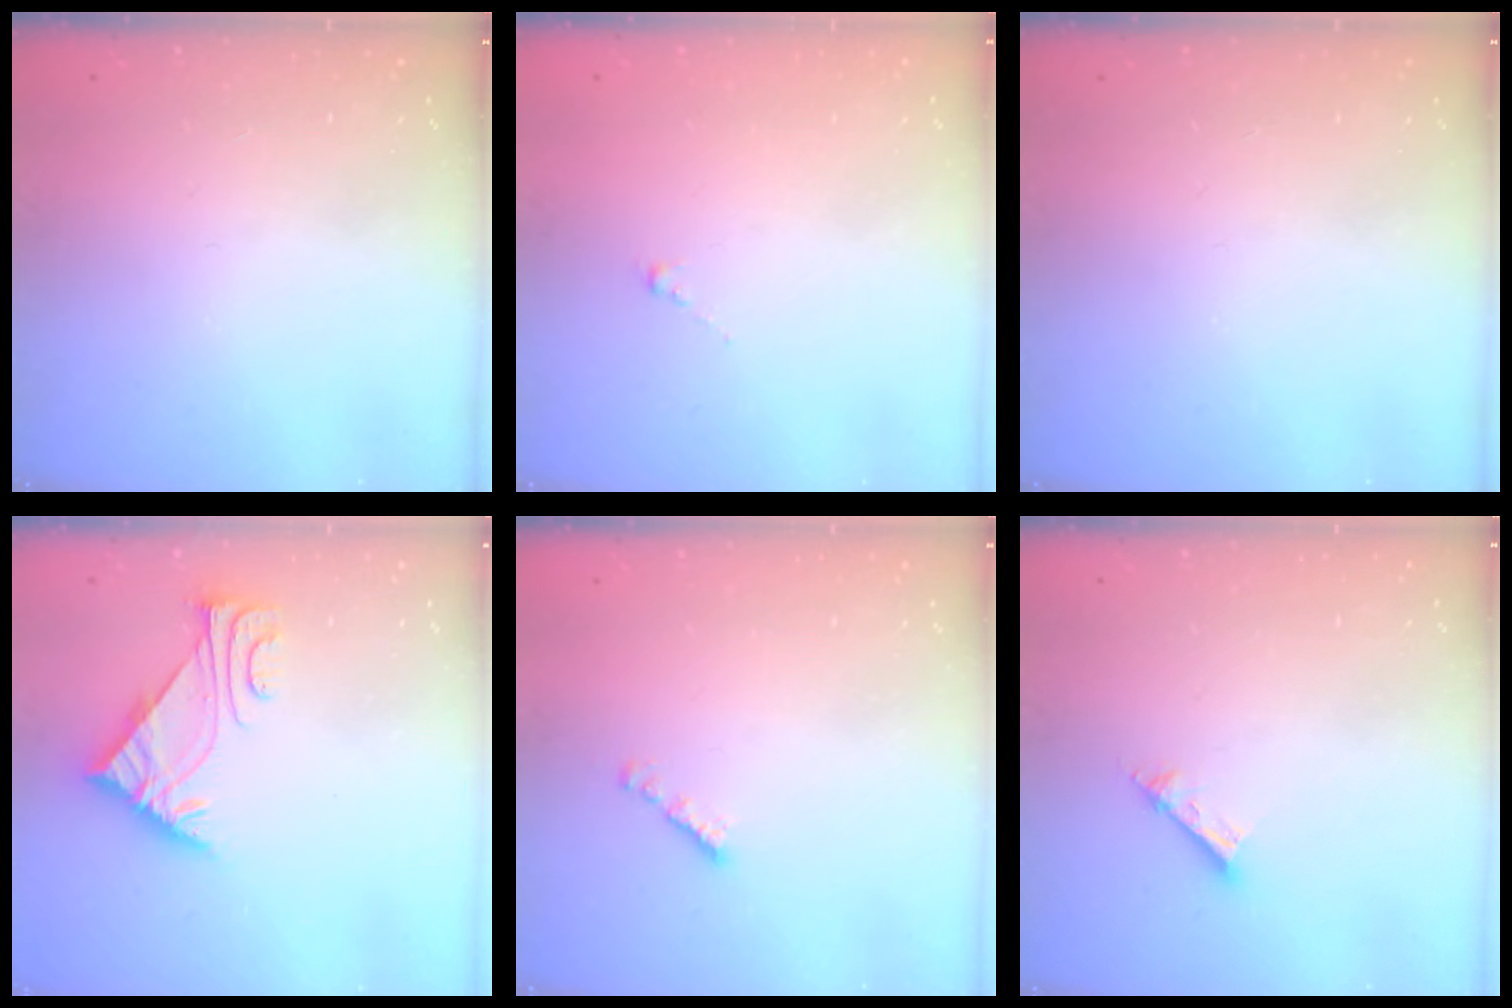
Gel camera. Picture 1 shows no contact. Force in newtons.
{"total": 0.8, "press": 0.7, "slide": 0.5}
{"total": 0.0}
{"total": 5.7, "press": 5.7, "slide": 0.6}
{"total": 1.8, "press": 1.7, "slide": 0.6}
{"total": 4.3, "press": 4.3, "slide": 0.3}